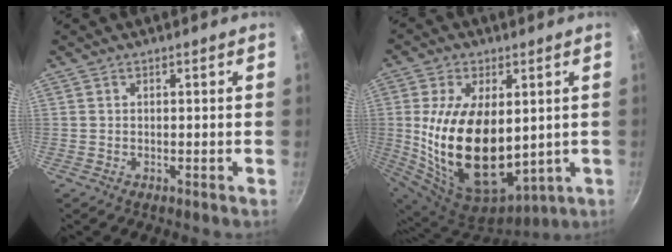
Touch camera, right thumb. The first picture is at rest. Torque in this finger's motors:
{"motor_torque": [2.47, 2.54, 2.76, 0.00, 0.88]}